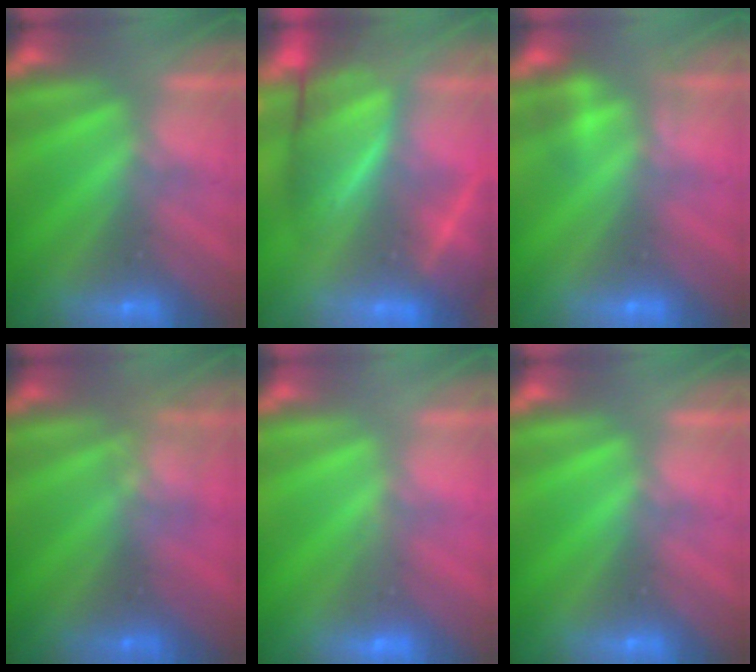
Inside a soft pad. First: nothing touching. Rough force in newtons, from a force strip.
{"total": 9.0}
{"total": 2.2}
{"total": 2.6}
{"total": 2.9}
{"total": 0.0}